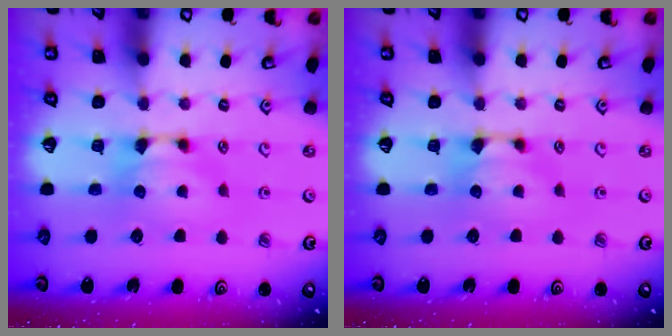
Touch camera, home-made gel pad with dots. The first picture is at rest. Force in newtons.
{"total": 0.0}